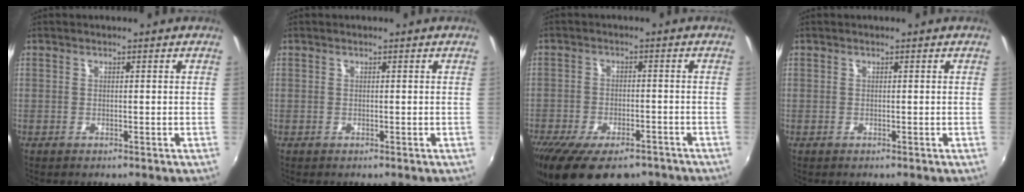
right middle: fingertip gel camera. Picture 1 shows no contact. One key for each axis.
{"total": 0.0}
{"total": 16.8, "fx": -12.0, "fy": 6.9, "fz": 9.5, "tx": -0.199, "ty": -0.042, "tz": -0.185}
{"total": 0.0}